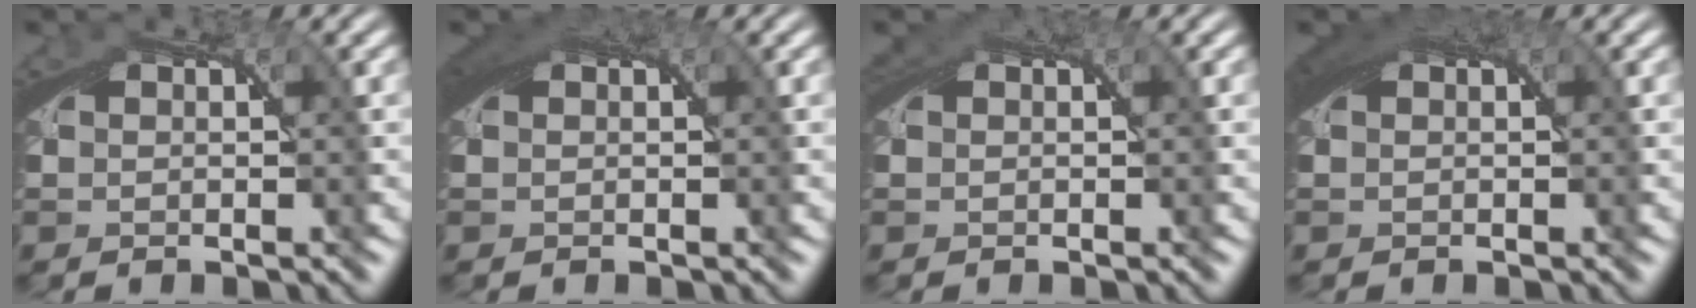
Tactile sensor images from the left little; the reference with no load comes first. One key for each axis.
{"total": 2.1, "fx": 0.7, "fy": 1.1, "fz": 1.6, "tx": -0.035, "ty": -0.003, "tz": 0.013}
{"total": 0.9, "fx": 0.5, "fy": 0.5, "fz": 0.5, "tx": -0.009, "ty": 0.000, "tz": 0.007}
{"total": 2.4, "fx": 0.8, "fy": 1.3, "fz": 1.9, "tx": -0.037, "ty": -0.002, "tz": 0.015}